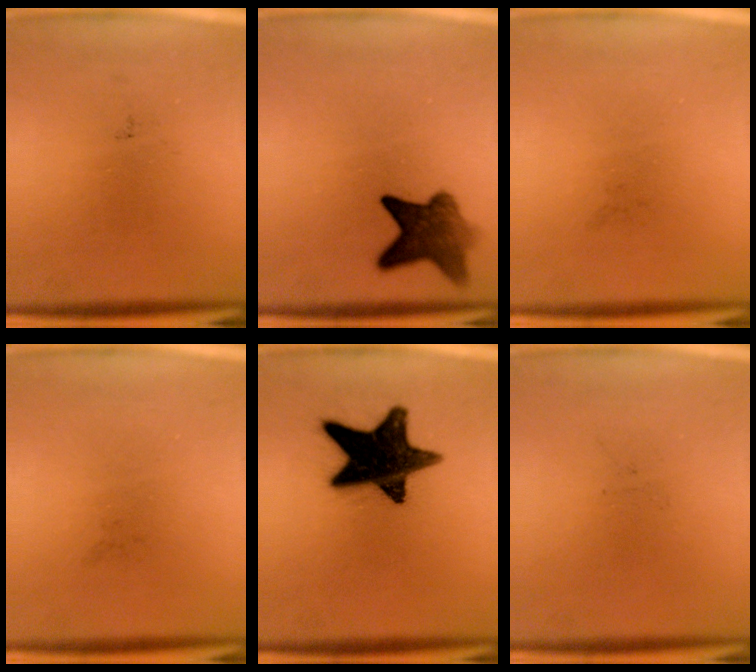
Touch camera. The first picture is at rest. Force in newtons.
{"total": 7.4}
{"total": 0.0}
{"total": 0.0}
{"total": 17.6}
{"total": 0.0}